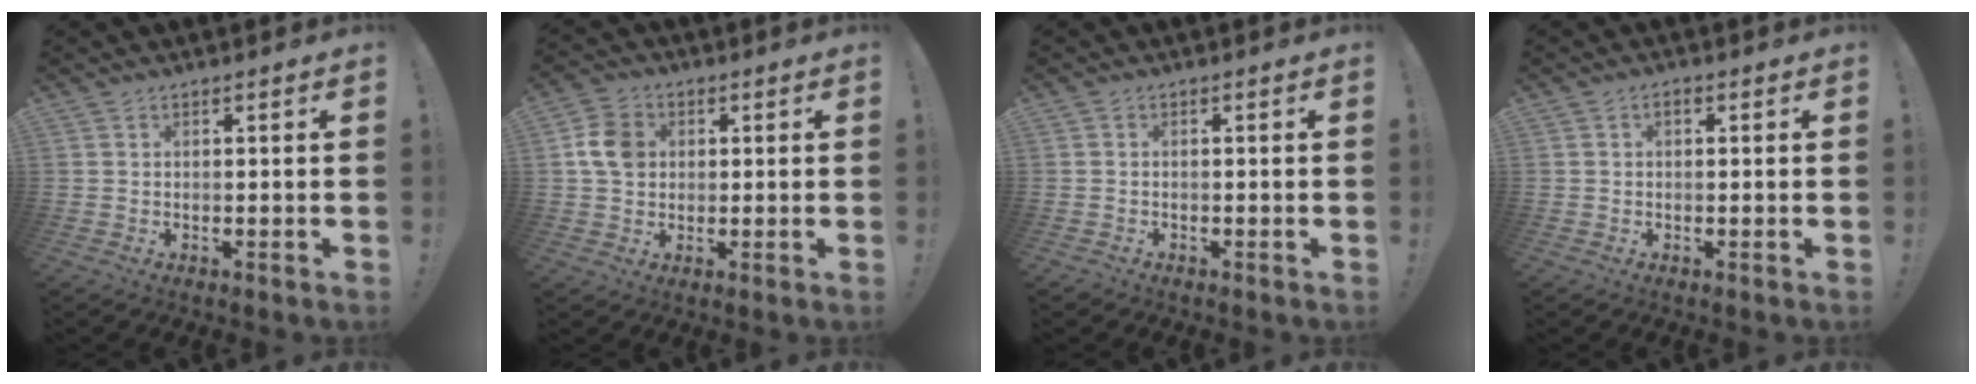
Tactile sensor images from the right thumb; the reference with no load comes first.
{"total": 8.3, "force": [1.3, 6.9, 4.4], "torque": [-0.070, 0.011, 0.028]}
{"total": 0.6, "force": [-0.4, 0.4, 0.0], "torque": [-0.004, 0.004, -0.006]}
{"total": 1.1, "force": [-0.1, 0.7, 0.9], "torque": [-0.017, 0.004, -0.003]}